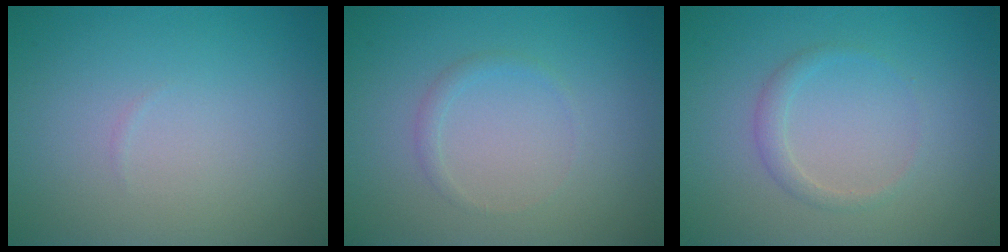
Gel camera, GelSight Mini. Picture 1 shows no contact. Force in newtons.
{"total": 0.9, "press": 0.9, "slide": 0.1}
{"total": 1.4, "press": 1.4, "slide": 0.1}